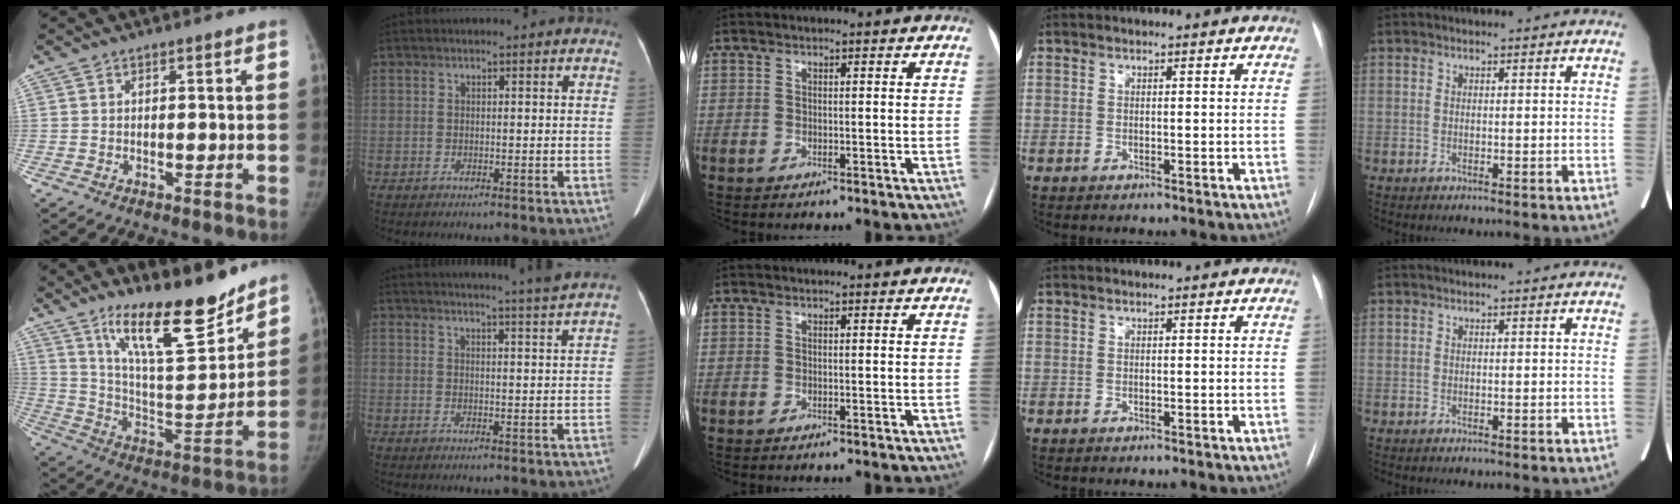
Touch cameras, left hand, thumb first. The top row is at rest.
{"thumb": {"total": 19.9, "force": [14.8, 5.1, 12.3], "torque": [-0.159, -0.100, 0.253]}, "index": {"total": 8.7, "force": [7.8, -2.3, 2.8], "torque": [-0.036, -0.024, 0.091]}}